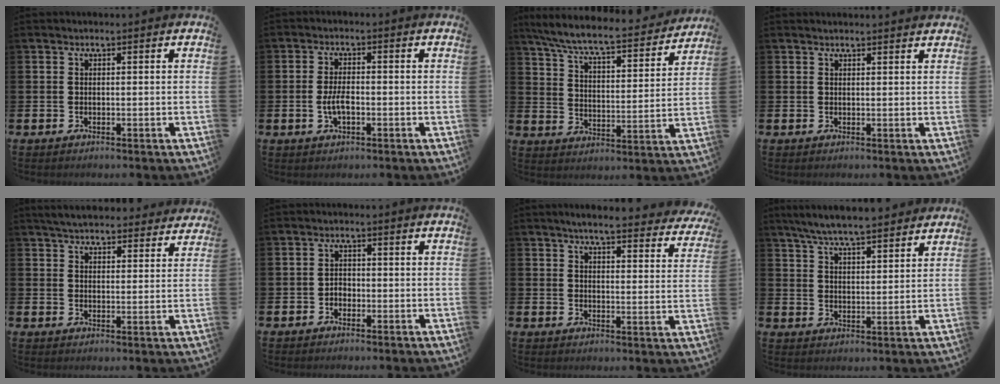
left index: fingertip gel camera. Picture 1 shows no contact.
{"total": 3.4, "force": [-0.7, 1.5, 2.9], "torque": [-0.048, 0.001, -0.014]}
{"total": 7.4, "force": [6.7, 0.9, 3.1], "torque": [-0.088, -0.049, 0.110]}
{"total": 1.2, "force": [1.2, 0.0, 0.2], "torque": [0.009, -0.006, 0.019]}
{"total": 5.2, "force": [5.0, 1.0, 0.7], "torque": [-0.026, -0.029, 0.090]}
{"total": 1.5, "force": [-0.8, 1.1, 0.5], "torque": [-0.007, 0.001, -0.018]}
{"total": 5.1, "force": [4.8, 0.3, 1.8], "torque": [-0.037, -0.032, 0.078]}
{"total": 6.8, "force": [6.5, 0.5, 2.1], "torque": [-0.062, -0.029, 0.117]}